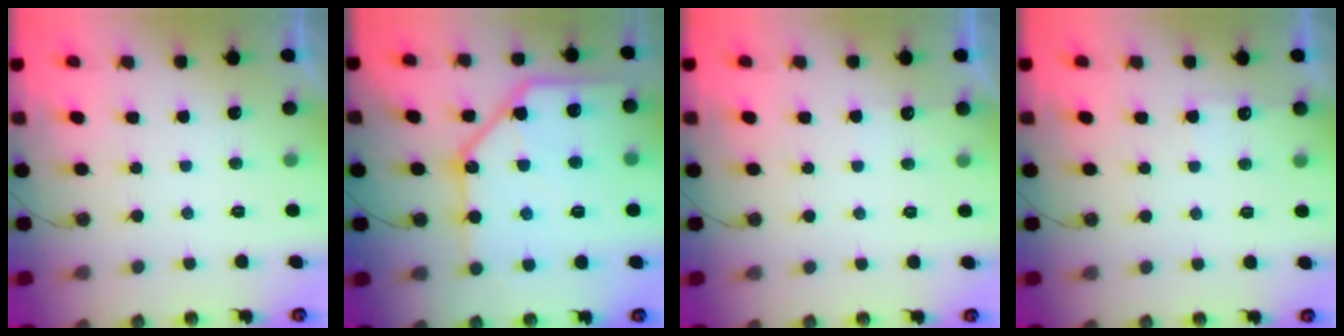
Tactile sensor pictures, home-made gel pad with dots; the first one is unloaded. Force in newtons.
{"total": 20.2, "press": 20.0, "slide": 2.5}
{"total": 4.6, "press": 4.5, "slide": 0.6}
{"total": 4.5, "press": 4.5, "slide": 0.6}